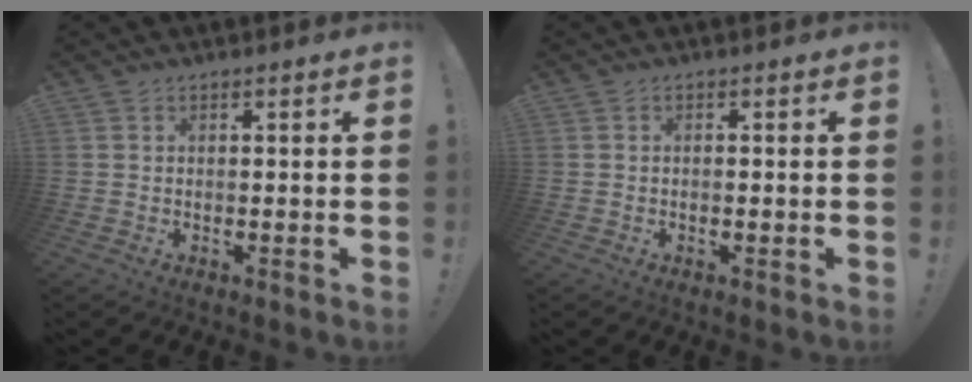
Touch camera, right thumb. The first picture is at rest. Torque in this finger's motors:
{"motor_torque": [-0.04, -0.34, 0.06, 0.02, -0.03]}